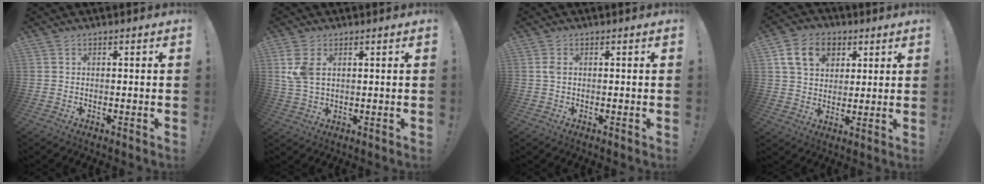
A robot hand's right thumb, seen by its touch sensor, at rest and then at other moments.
{"total": 6.6, "force": [2.4, 4.0, 4.7], "torque": [-0.093, -0.007, 0.045]}
{"total": 1.7, "force": [0.4, 1.0, 1.3], "torque": [-0.024, 0.004, 0.004]}
{"total": 13.4, "force": [5.7, 10.1, 6.7], "torque": [-0.097, -0.015, 0.111]}